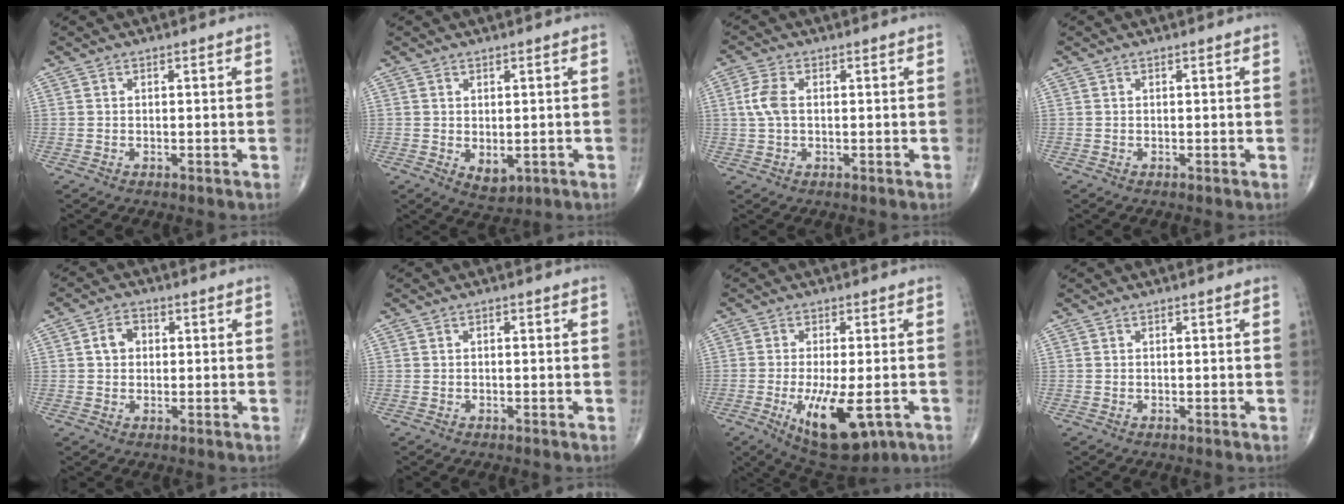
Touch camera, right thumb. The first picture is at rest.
{"total": 3.4, "force": [-0.5, 2.0, 2.7], "torque": [-0.032, -0.003, 0.007]}
{"total": 4.3, "force": [0.5, 2.4, 3.5], "torque": [-0.088, 0.009, 0.006]}
{"total": 0.0}
{"total": 4.0, "force": [0.7, 3.2, 2.4], "torque": [-0.032, 0.012, 0.009]}
{"total": 0.8, "force": [0.2, 0.3, 0.7], "torque": [-0.014, 0.003, 0.001]}
{"total": 13.1, "force": [-4.2, 5.0, 11.3], "torque": [-0.184, -0.014, -0.050]}
{"total": 0.0}